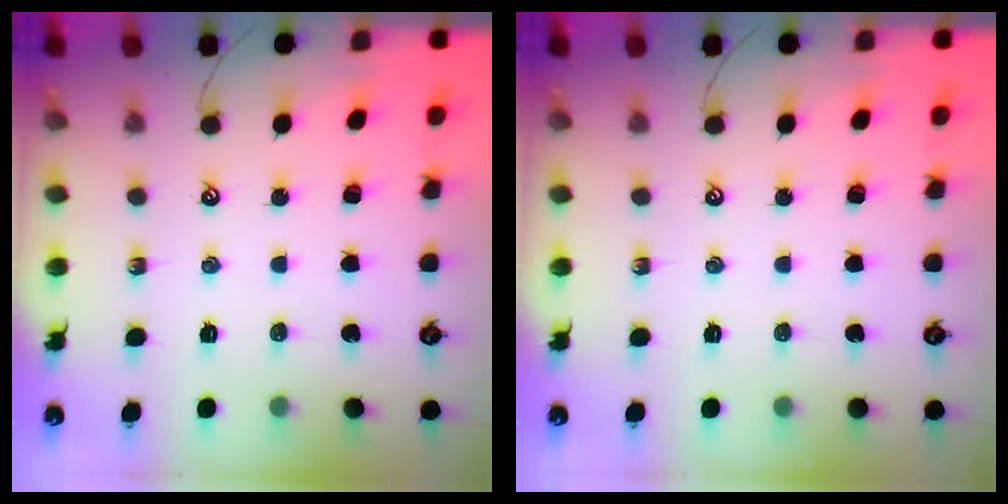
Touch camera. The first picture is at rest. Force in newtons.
{"total": 0.0}